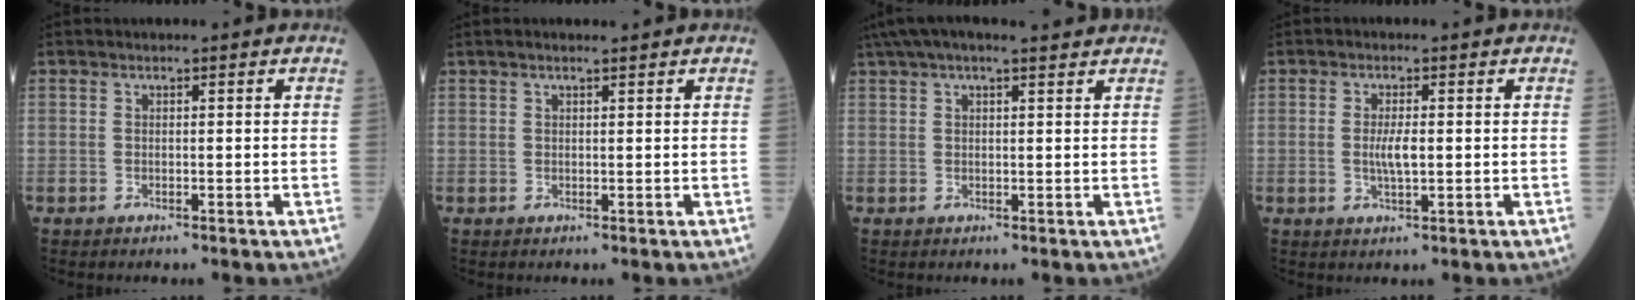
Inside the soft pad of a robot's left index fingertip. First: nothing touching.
{"total": 2.0, "force": [1.6, 0.0, 1.2], "torque": [-0.019, 0.016, 0.025]}
{"total": 9.3, "force": [7.6, 1.5, 5.1], "torque": [-0.089, 0.048, 0.110]}
{"total": 3.1, "force": [-0.1, 0.6, 3.0], "torque": [-0.062, -0.003, 0.000]}